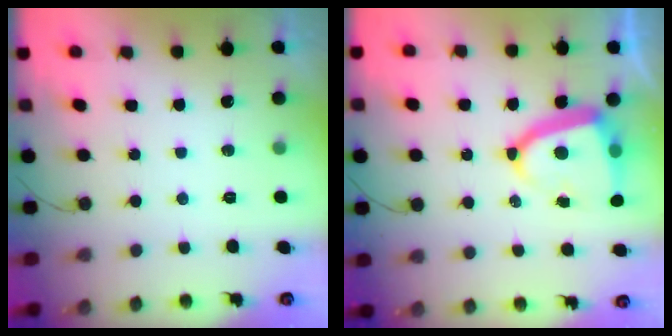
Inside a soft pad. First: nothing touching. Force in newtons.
{"total": 12.8, "press": 12.7, "slide": 1.7}